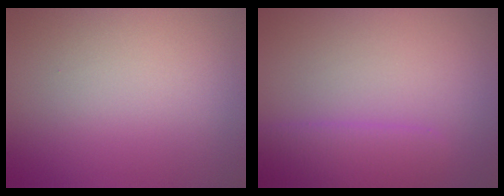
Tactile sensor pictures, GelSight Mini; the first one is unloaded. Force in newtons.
{"total": 2.8, "press": 2.8, "slide": 0.1}